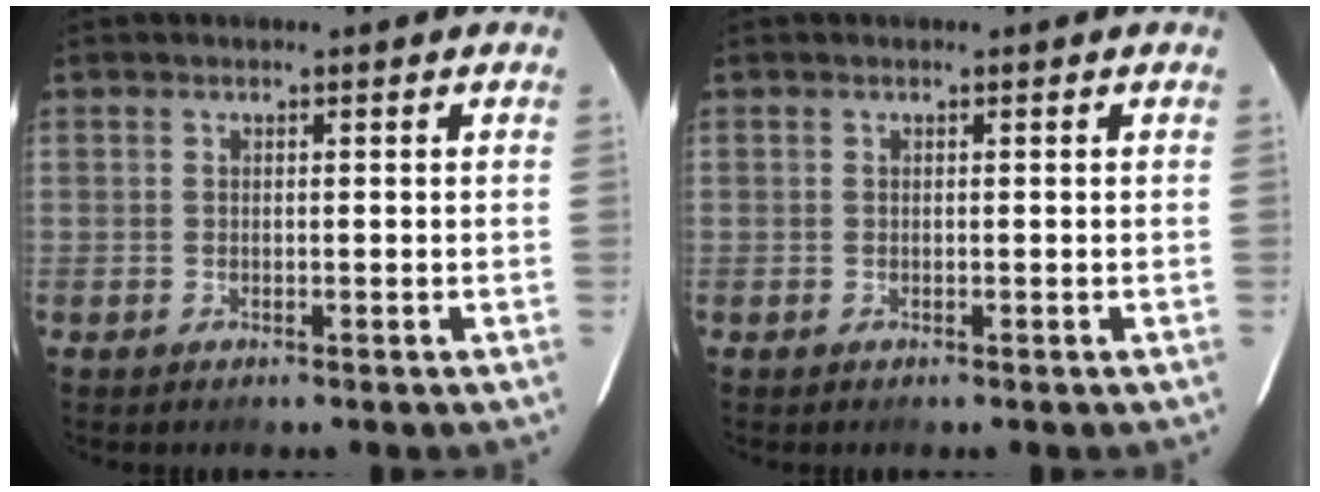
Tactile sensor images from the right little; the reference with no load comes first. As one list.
[{"total": 0.0}]